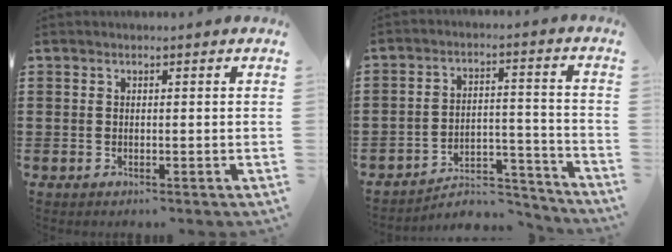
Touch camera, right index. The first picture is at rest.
{"total": 5.7, "force": [-5.2, 1.6, 1.4], "torque": [-0.021, 0.014, -0.103]}